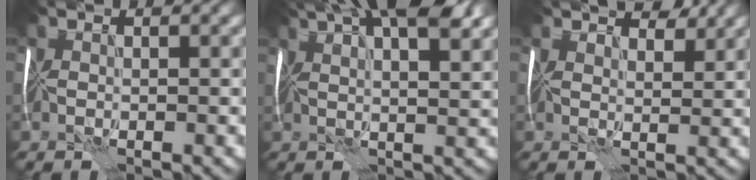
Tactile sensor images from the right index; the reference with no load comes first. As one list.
[{"total": 12.0, "force": [7.1, 4.1, 8.8], "torque": [-0.113, 0.038, 0.075]}, {"total": 4.6, "force": [3.6, 1.7, 2.2], "torque": [-0.027, 0.003, 0.041]}]